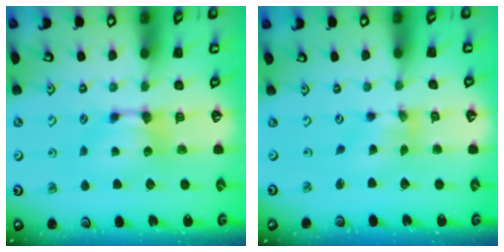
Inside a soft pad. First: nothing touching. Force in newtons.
{"total": 1.6, "press": 0.2, "slide": 1.5}